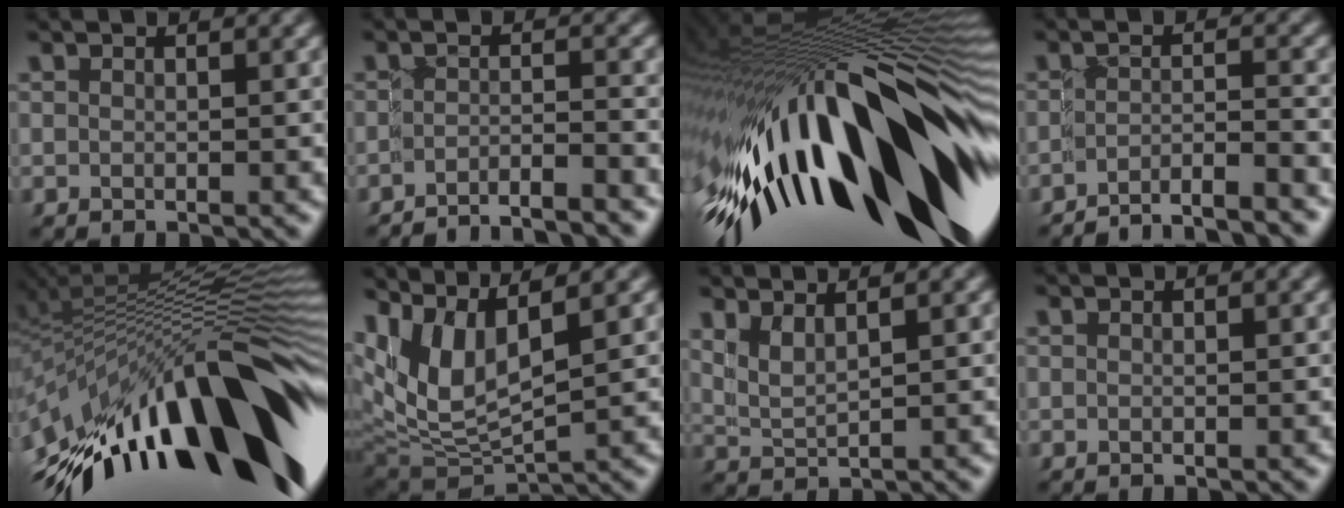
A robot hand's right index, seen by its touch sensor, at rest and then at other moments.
{"total": 5.4, "force": [-5.3, 0.6, 0.8], "torque": [0.002, -0.007, -0.091]}
{"total": 23.7, "force": [-7.0, 12.2, 19.2], "torque": [-0.315, 0.021, -0.094]}
{"total": 6.0, "force": [-5.8, 0.6, 1.2], "torque": [-0.005, -0.010, -0.097]}
{"total": 16.3, "force": [-8.9, 7.1, 11.6], "torque": [-0.174, 0.010, -0.124]}
{"total": 10.0, "force": [2.1, 7.8, 5.9], "torque": [-0.136, -0.010, 0.033]}
{"total": 2.3, "force": [1.6, 1.1, 1.2], "torque": [-0.039, -0.004, 0.033]}
{"total": 0.0}